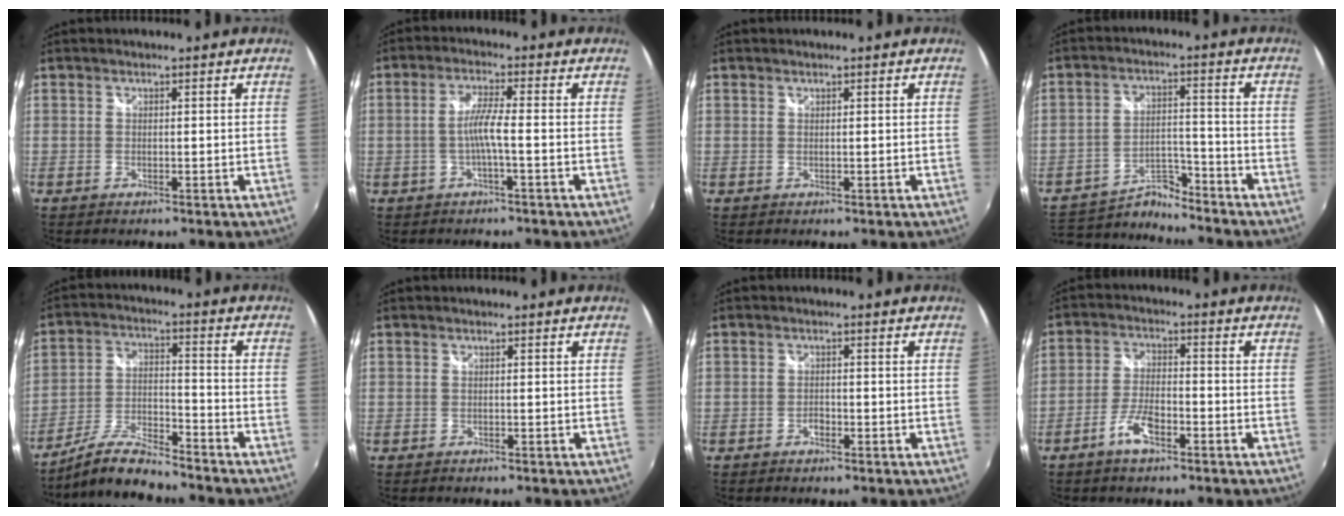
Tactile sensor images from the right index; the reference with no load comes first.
{"total": 4.1, "force": [-1.3, -0.3, 3.9], "torque": [-0.080, 0.003, -0.022]}
{"total": 0.0}
{"total": 9.6, "force": [-9.4, 1.7, 1.3], "torque": [-0.042, 0.018, -0.167]}
{"total": 10.1, "force": [-9.2, 1.0, 4.1], "torque": [-0.089, 0.005, -0.174]}
{"total": 0.5, "force": [-0.5, 0.1, 0.2], "torque": [-0.005, -0.003, -0.009]}
{"total": 1.4, "force": [-0.9, 0.9, 0.5], "torque": [-0.011, 0.001, -0.016]}
{"total": 6.0, "force": [-3.7, 2.0, 4.2], "torque": [-0.093, 0.003, -0.068]}